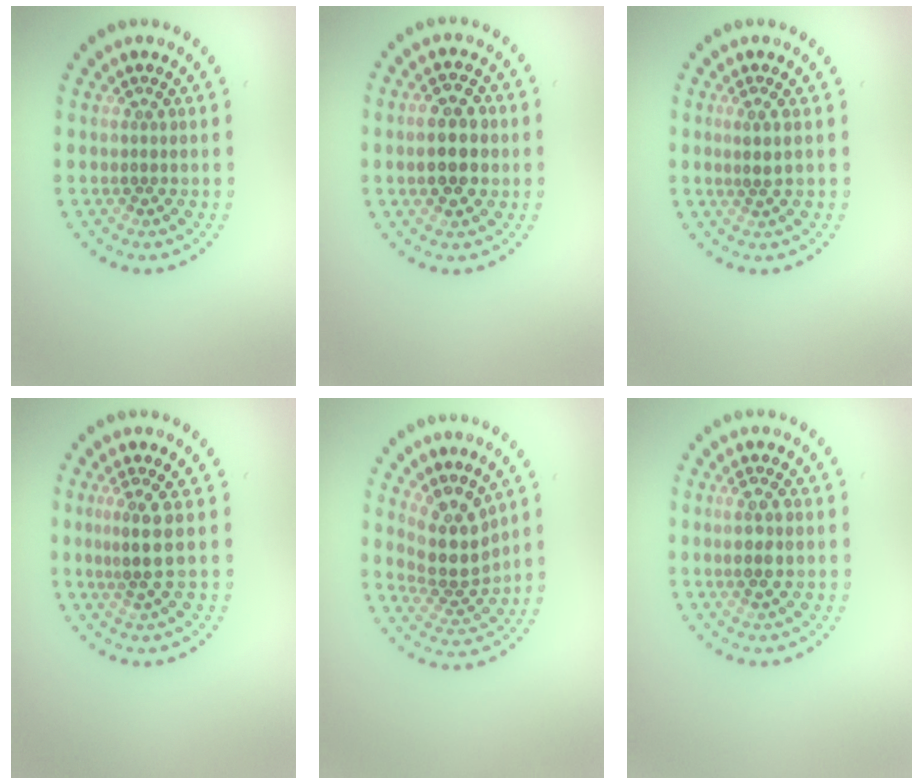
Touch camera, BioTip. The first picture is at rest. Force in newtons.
{"total": 5.0, "press": 5.0, "slide": 0.2}
{"total": 1.2, "press": 0.8, "slide": 0.8}
{"total": 2.4, "press": 2.0, "slide": 1.4}
{"total": 4.0, "press": 3.3, "slide": 2.2}
{"total": 2.3, "press": 2.1, "slide": 0.8}